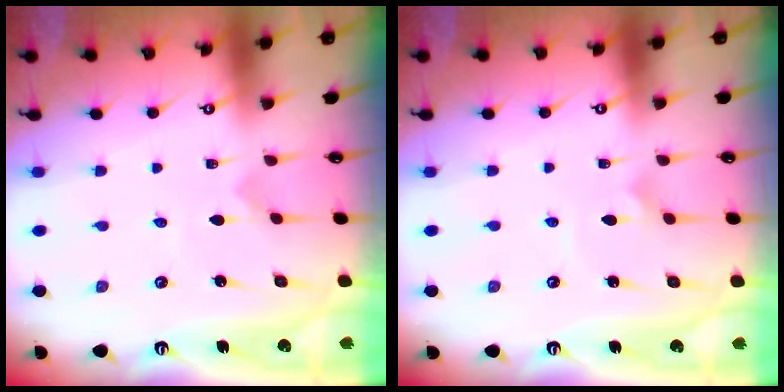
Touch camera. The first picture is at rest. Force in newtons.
{"total": 2.2, "press": 2.2, "slide": 0.1}